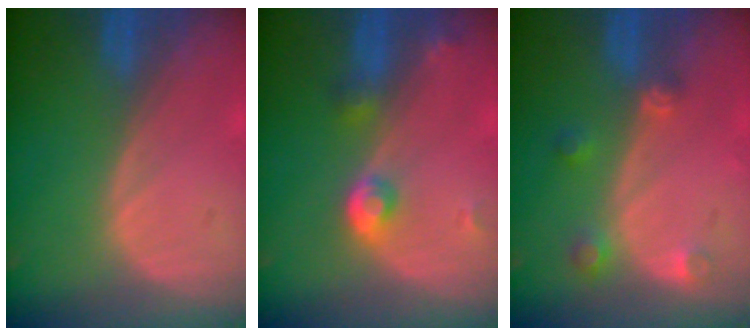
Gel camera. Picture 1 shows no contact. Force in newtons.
{"total": 3.8, "press": 3.6, "slide": 1.2}
{"total": 3.2, "press": 2.9, "slide": 1.2}